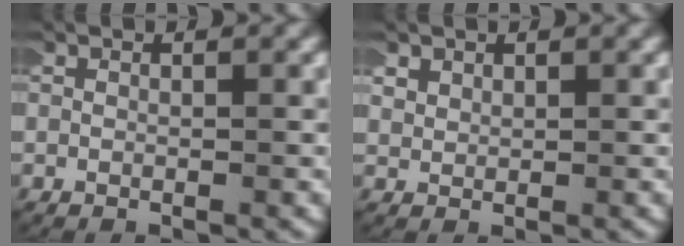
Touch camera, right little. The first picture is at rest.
{"total": 1.4, "force": [0.9, 0.9, 0.6], "torque": [-0.024, -0.005, 0.021]}